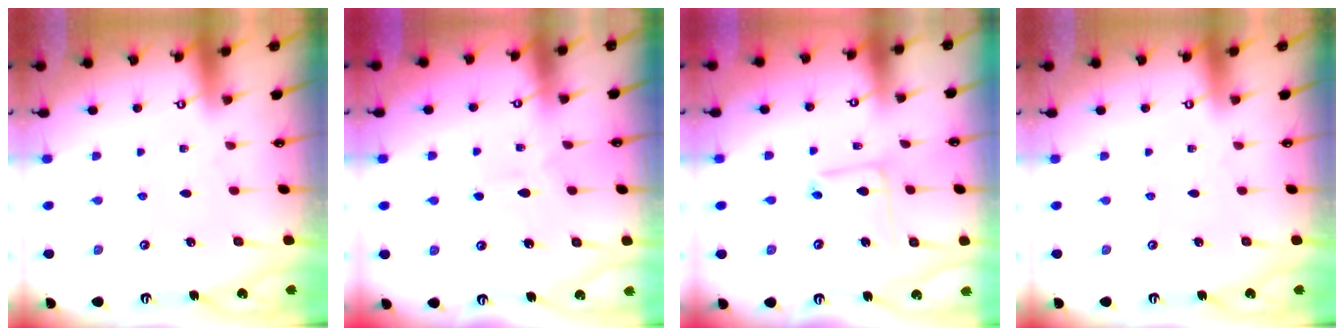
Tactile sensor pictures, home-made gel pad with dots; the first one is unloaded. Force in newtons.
{"total": 5.6, "press": 5.5, "slide": 0.8}
{"total": 8.2, "press": 8.2, "slide": 0.6}
{"total": 0.0}